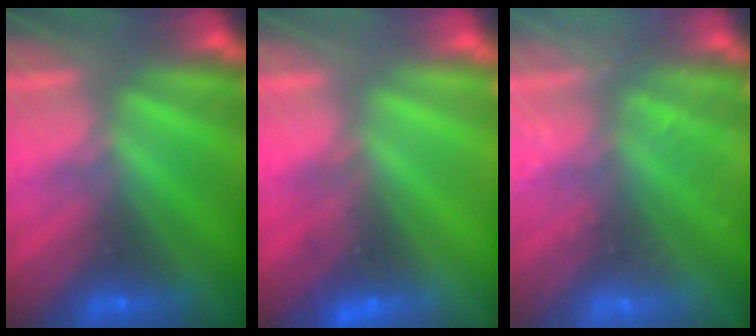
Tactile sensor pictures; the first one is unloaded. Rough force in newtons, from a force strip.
{"total": 2.3}
{"total": 2.6}